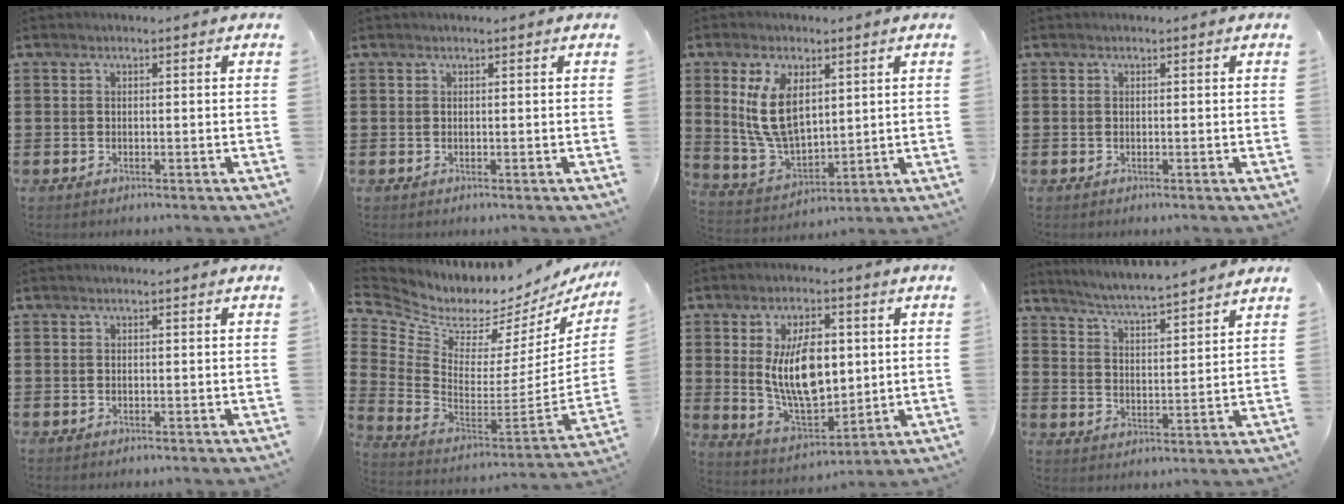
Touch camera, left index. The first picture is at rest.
{"total": 0.0}
{"total": 10.1, "force": [3.4, 5.7, 7.6], "torque": [-0.183, 0.004, 0.060]}
{"total": 0.0}
{"total": 0.0}
{"total": 3.3, "force": [2.5, 2.0, 0.6], "torque": [-0.043, -0.047, 0.036]}
{"total": 11.2, "force": [1.5, 6.1, 9.3], "torque": [-0.180, 0.004, 0.025]}
{"total": 4.6, "force": [4.4, -0.8, 0.7], "torque": [-0.035, -0.036, 0.074]}